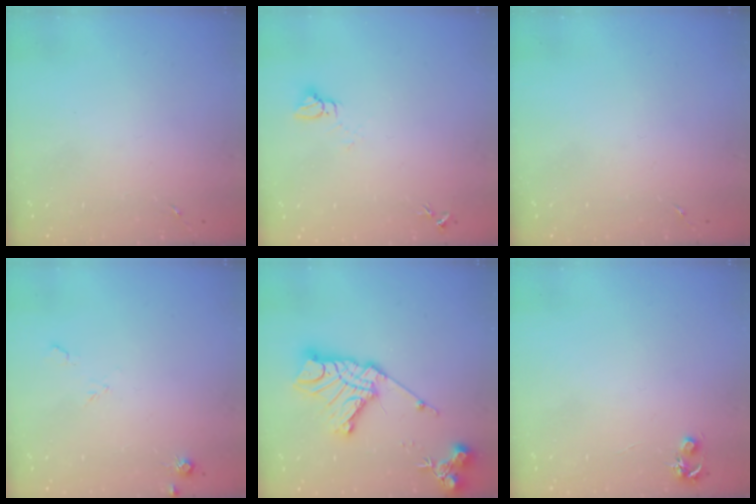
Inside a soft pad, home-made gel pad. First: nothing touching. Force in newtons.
{"total": 4.5, "press": 4.4, "slide": 0.2}
{"total": 0.0}
{"total": 7.2, "press": 7.2, "slide": 0.6}
{"total": 20.3, "press": 20.3, "slide": 1.8}
{"total": 4.7, "press": 4.7, "slide": 0.6}